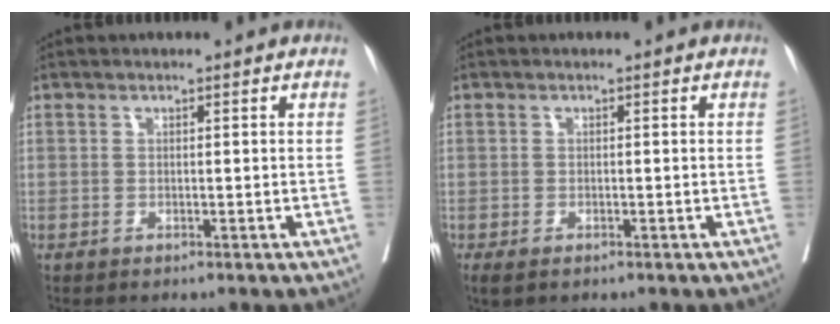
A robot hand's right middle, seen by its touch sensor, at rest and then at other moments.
{"total": 3.8, "force": [-2.5, 1.8, 2.4], "torque": [-0.048, -0.014, -0.038]}